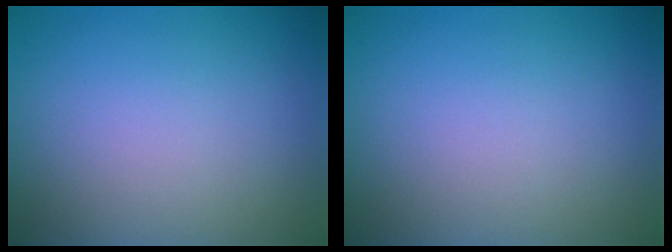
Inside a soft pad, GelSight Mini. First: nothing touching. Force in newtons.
{"total": 0.0}